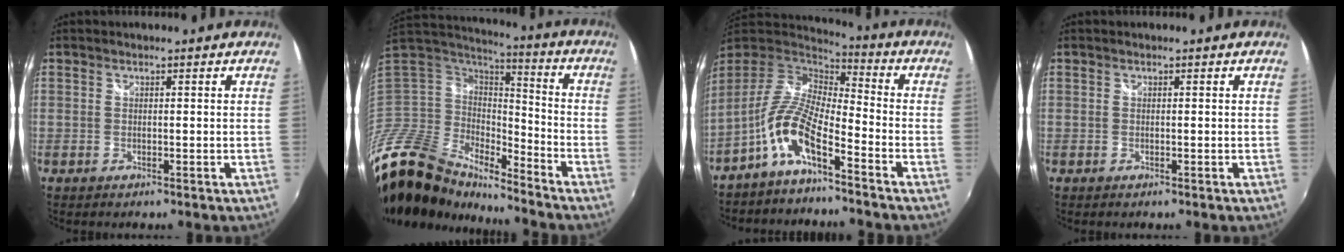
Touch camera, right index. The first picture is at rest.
{"total": 18.9, "force": [-14.9, 9.3, 7.1], "torque": [-0.186, -0.011, -0.287]}
{"total": 10.4, "force": [-6.0, 3.1, 7.8], "torque": [-0.167, 0.012, -0.125]}
{"total": 0.0}